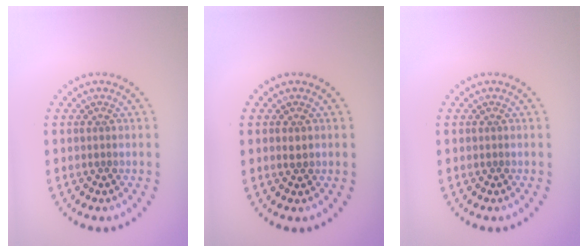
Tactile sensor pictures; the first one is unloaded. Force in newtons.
{"total": 0.8, "press": 0.8, "slide": 0.1}
{"total": 0.0}